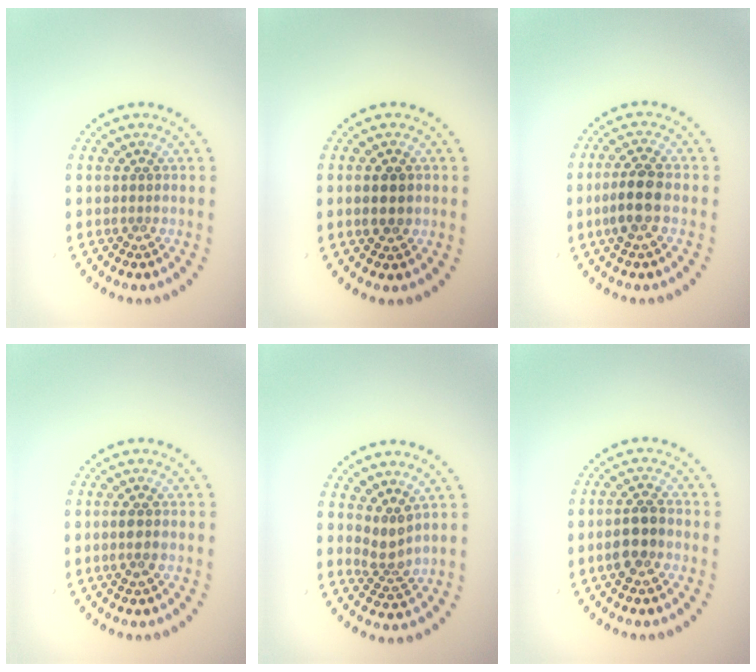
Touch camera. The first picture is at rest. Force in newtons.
{"total": 2.2, "press": 2.1, "slide": 0.1}
{"total": 3.5, "press": 3.3, "slide": 1.0}
{"total": 1.1, "press": 1.1, "slide": 0.3}
{"total": 2.2, "press": 1.6, "slide": 1.5}
{"total": 2.9, "press": 2.8, "slide": 0.8}